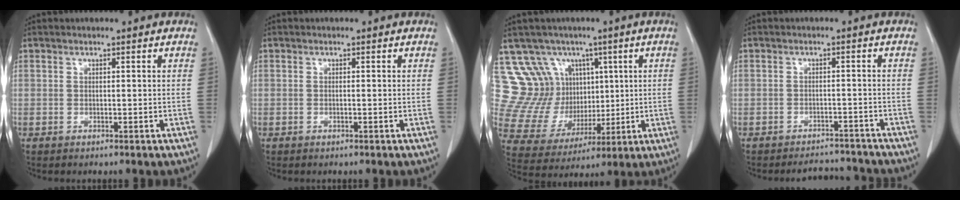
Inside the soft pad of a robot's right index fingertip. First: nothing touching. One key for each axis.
{"total": 0.0}
{"total": 11.5, "fx": 5.4, "fy": 9.5, "fz": 3.4, "tx": -0.078, "ty": 0.044, "tz": 0.121}
{"total": 4.8, "fx": -4.6, "fy": 1.3, "fz": -0.5, "tx": 0.009, "ty": 0.008, "tz": -0.062}